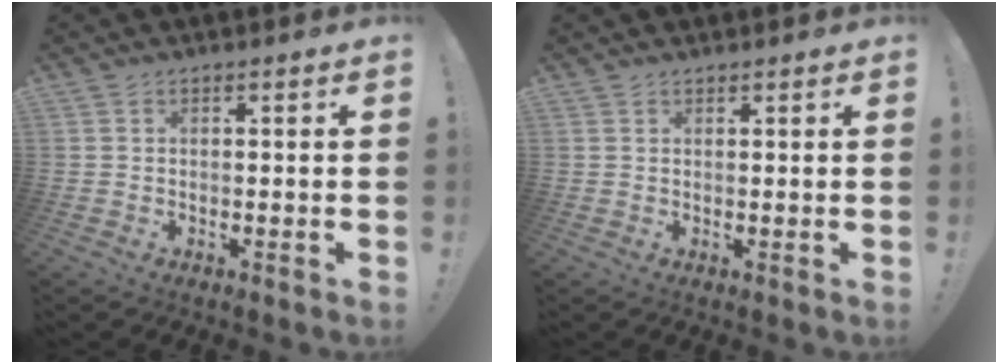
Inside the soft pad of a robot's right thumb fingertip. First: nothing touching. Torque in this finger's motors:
{"motor_torque": [-0.13, 0.01, 0.15, 0.13, 0.02]}